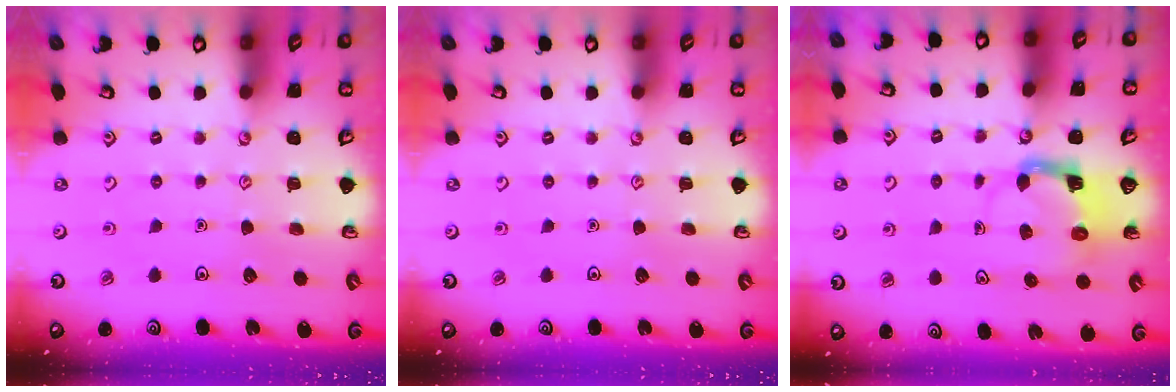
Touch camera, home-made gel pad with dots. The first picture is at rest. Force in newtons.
{"total": 0.0}
{"total": 3.9, "press": 3.8, "slide": 0.7}